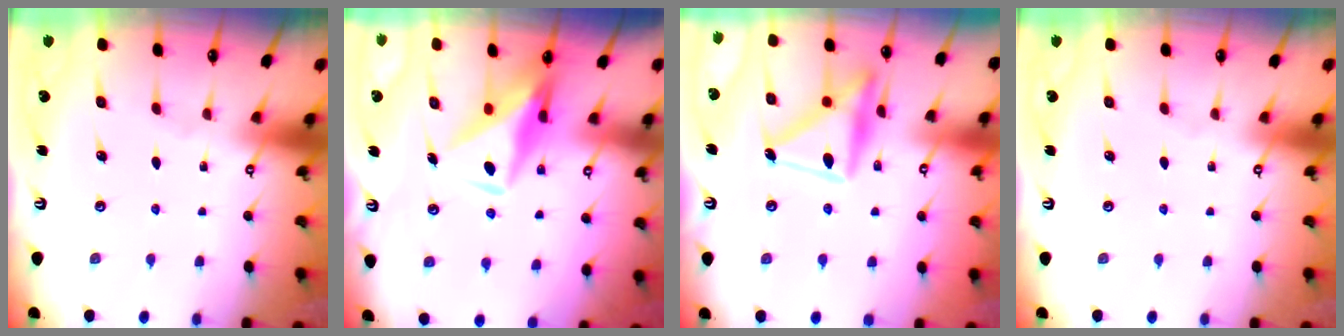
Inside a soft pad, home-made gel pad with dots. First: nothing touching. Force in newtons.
{"total": 12.2, "press": 12.1, "slide": 1.2}
{"total": 17.7, "press": 17.7, "slide": 1.2}
{"total": 0.0}